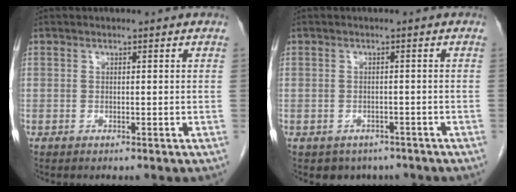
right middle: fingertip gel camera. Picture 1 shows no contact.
{"total": 4.2, "force": [-3.1, 2.7, 0.5], "torque": [-0.003, 0.009, -0.037]}